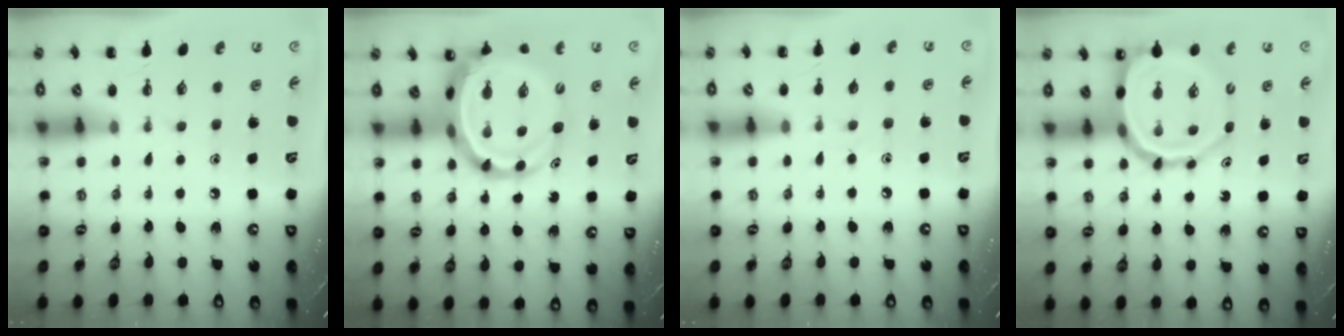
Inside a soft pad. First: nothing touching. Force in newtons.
{"total": 10.7, "press": 10.3, "slide": 2.9}
{"total": 2.5, "press": 2.3, "slide": 0.9}
{"total": 13.1, "press": 12.6, "slide": 3.4}